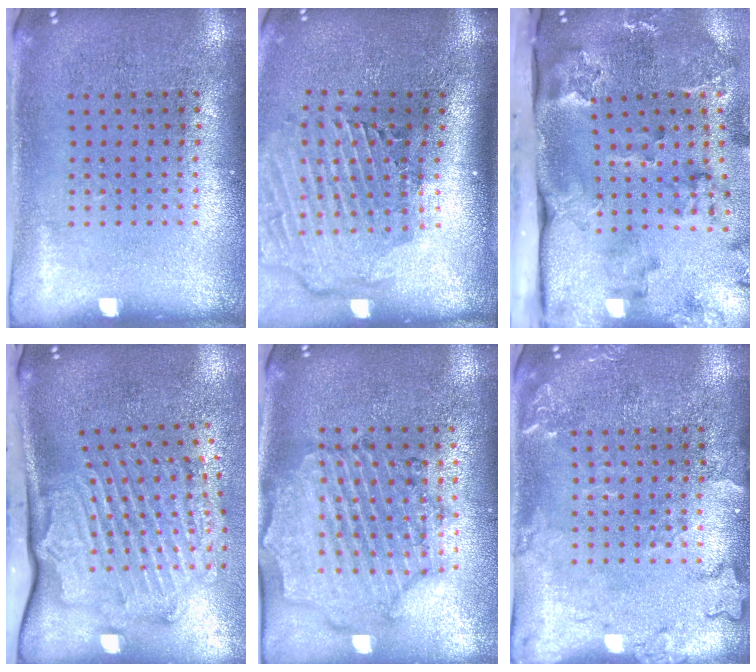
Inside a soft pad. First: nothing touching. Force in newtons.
{"total": 2.9, "press": 2.1, "slide": 2.0}
{"total": 3.5, "press": 2.6, "slide": 2.4}
{"total": 2.5, "press": 2.2, "slide": 1.2}
{"total": 1.6, "press": 1.5, "slide": 0.3}
{"total": 2.5, "press": 2.5, "slide": 0.4}